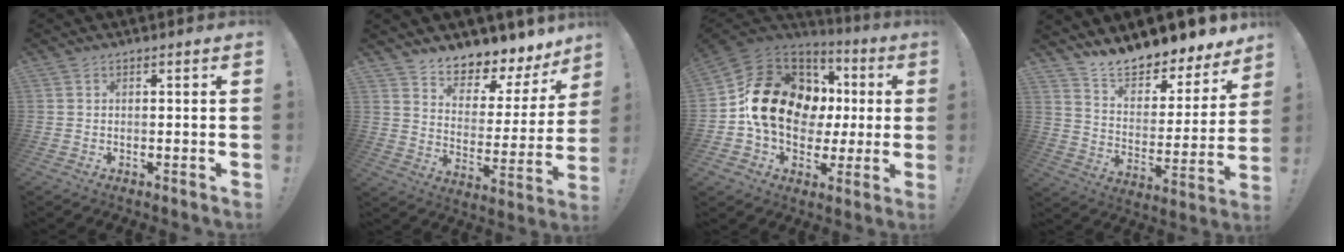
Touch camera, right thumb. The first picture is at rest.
{"total": 7.8, "force": [7.0, 2.8, 2.1], "torque": [-0.021, -0.082, 0.118]}
{"total": 20.5, "force": [2.1, 15.8, 12.9], "torque": [-0.206, 0.013, 0.065]}
{"total": 12.3, "force": [11.8, 2.3, 2.6], "torque": [-0.047, -0.113, 0.204]}